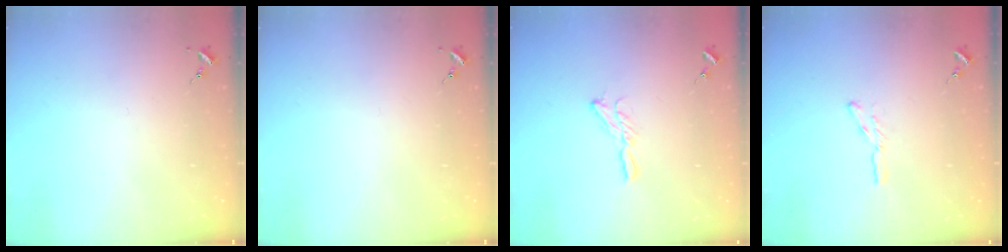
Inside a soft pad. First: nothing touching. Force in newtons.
{"total": 0.0}
{"total": 6.3, "press": 6.3, "slide": 0.3}
{"total": 4.0, "press": 4.0, "slide": 0.4}